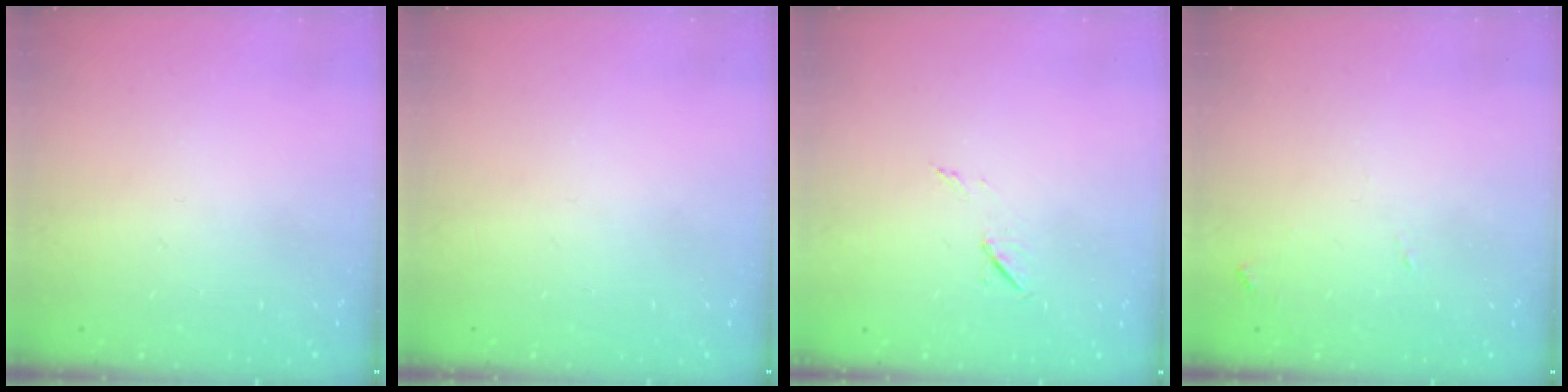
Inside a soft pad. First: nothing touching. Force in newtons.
{"total": 0.0}
{"total": 5.5, "press": 5.3, "slide": 1.5}
{"total": 6.3, "press": 6.3, "slide": 0.5}